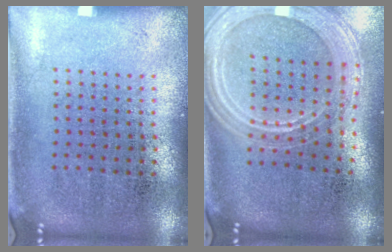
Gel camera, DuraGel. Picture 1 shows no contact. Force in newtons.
{"total": 2.3, "press": 2.0, "slide": 1.1}